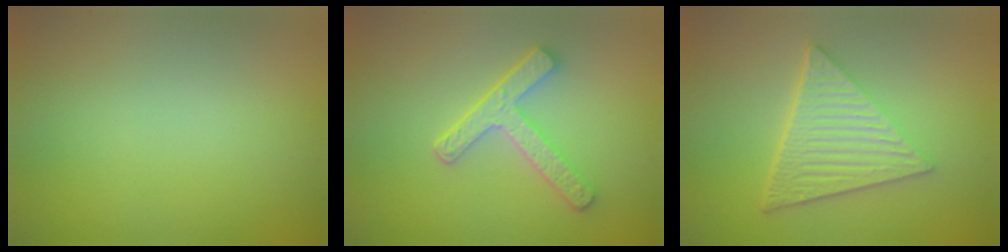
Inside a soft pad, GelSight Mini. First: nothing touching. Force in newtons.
{"total": 3.7, "press": 3.2, "slide": 2.0}
{"total": 6.9, "press": 4.6, "slide": 5.1}